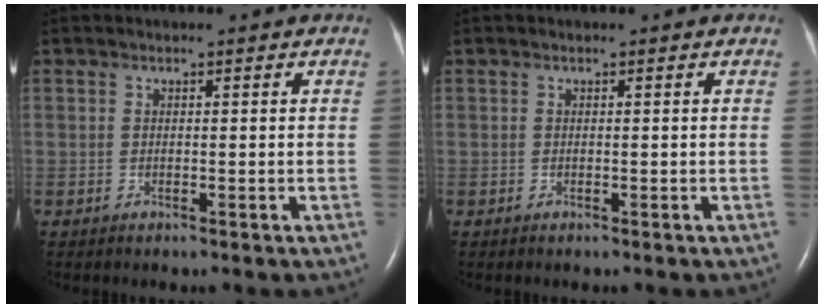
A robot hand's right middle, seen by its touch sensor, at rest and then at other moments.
{"total": 0.0}